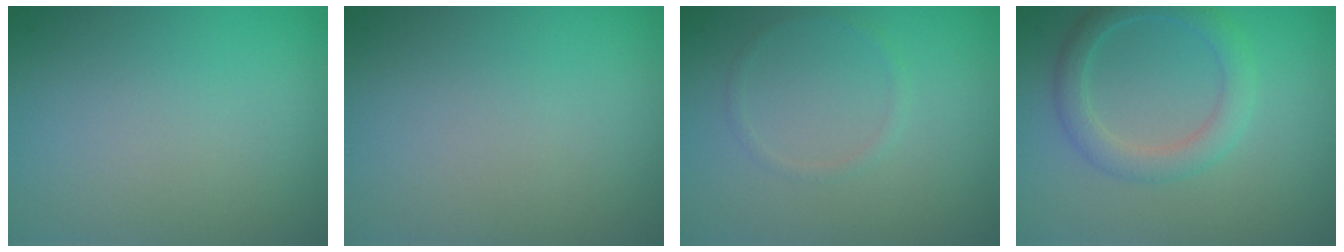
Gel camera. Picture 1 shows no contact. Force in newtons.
{"total": 0.0}
{"total": 0.7, "press": 0.7, "slide": 0.1}
{"total": 3.0, "press": 3.0, "slide": 0.1}